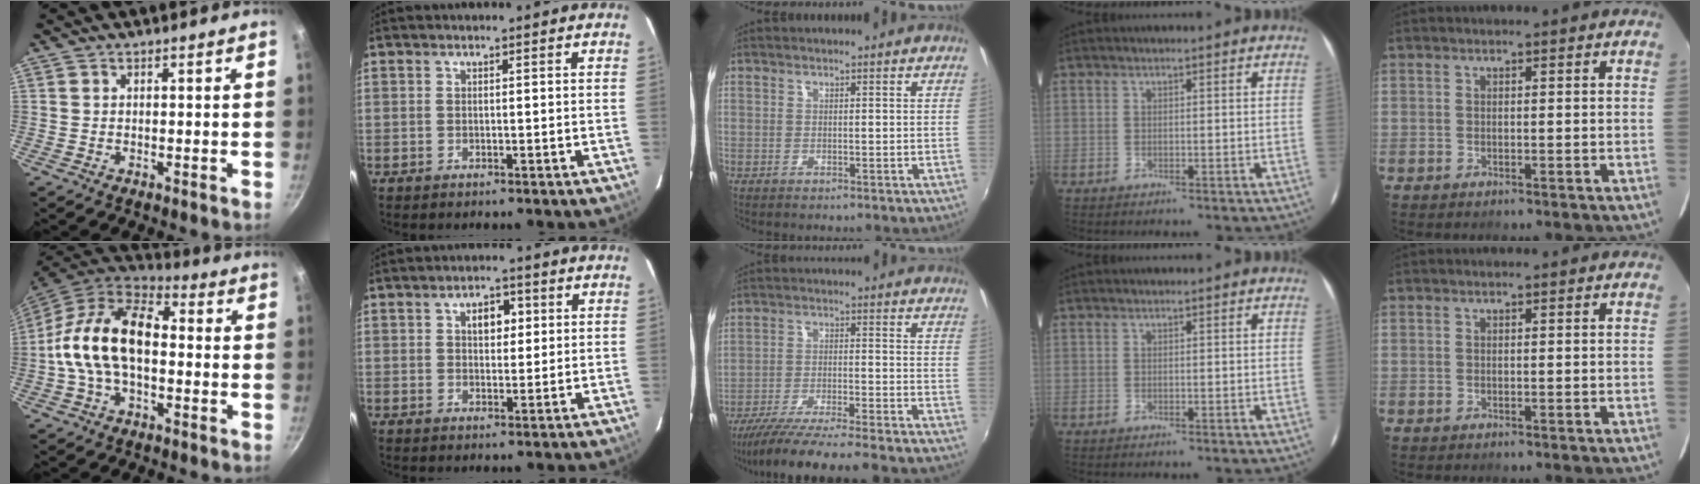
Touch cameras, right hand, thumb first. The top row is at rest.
{"thumb": {"total": 16.9, "force": [-1.1, 10.1, 13.5], "torque": [-0.222, 0.038, -0.040]}, "index": {"total": 4.2, "force": [1.3, 2.8, 2.9], "torque": [-0.042, 0.014, 0.022]}, "middle": {"total": 20.9, "force": [-18.9, -0.5, 8.9], "torque": [-0.162, -0.048, -0.286]}}